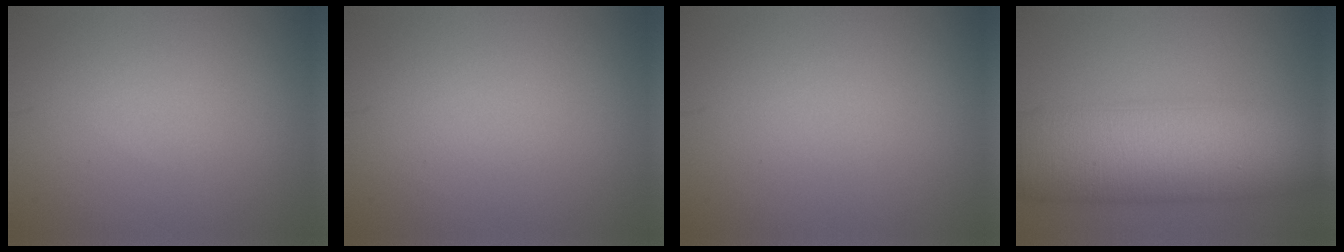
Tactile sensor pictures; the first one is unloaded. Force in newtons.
{"total": 0.0}
{"total": 0.0}
{"total": 12.6, "press": 12.6, "slide": 0.2}